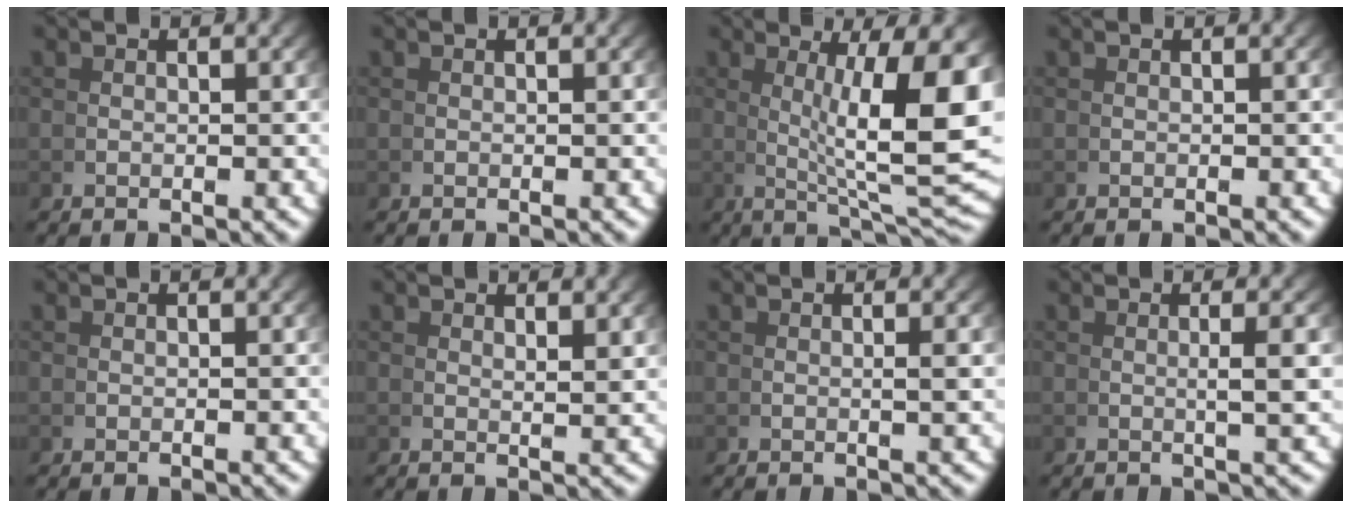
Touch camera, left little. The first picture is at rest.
{"total": 0.0}
{"total": 10.8, "force": [1.3, 2.9, 10.3], "torque": [-0.136, -0.013, 0.037]}
{"total": 2.1, "force": [0.2, -2.0, -0.8], "torque": [0.023, -0.003, 0.012]}
{"total": 0.0}
{"total": 1.2, "force": [1.1, -0.3, 0.4], "torque": [-0.009, -0.007, 0.022]}
{"total": 0.8, "force": [0.2, 0.1, 0.8], "torque": [-0.017, 0.000, 0.002]}
{"total": 1.3, "force": [0.2, -0.1, 1.3], "torque": [-0.026, 0.000, 0.004]}